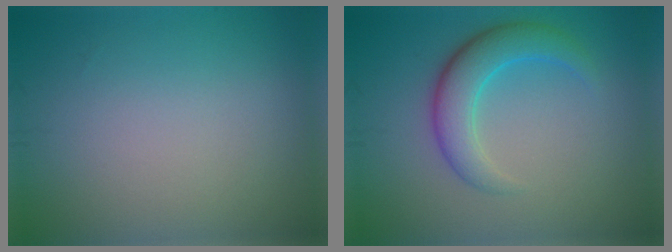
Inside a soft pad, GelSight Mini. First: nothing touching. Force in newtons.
{"total": 4.4, "press": 4.4, "slide": 0.3}